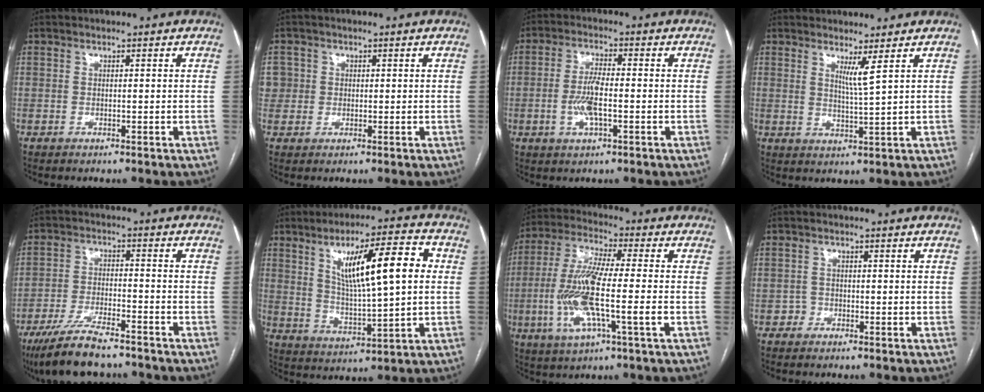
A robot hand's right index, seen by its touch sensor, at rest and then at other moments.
{"total": 4.2, "force": [0.7, 4.1, 0.4], "torque": [-0.004, 0.015, 0.017]}
{"total": 5.8, "force": [-1.2, 1.6, 5.4], "torque": [-0.116, 0.002, -0.022]}
{"total": 2.9, "force": [1.7, -0.9, 2.2], "torque": [-0.041, -0.018, 0.034]}
{"total": 11.0, "force": [-9.0, 1.8, 6.0], "torque": [-0.110, -0.028, -0.152]}
{"total": 14.2, "force": [3.7, 2.3, 13.5], "torque": [-0.220, 0.016, 0.065]}
{"total": 13.8, "force": [-2.7, 1.5, 13.5], "torque": [-0.281, -0.005, -0.054]}
{"total": 1.2, "force": [-0.6, 0.9, -0.2], "torque": [0.008, 0.007, -0.016]}